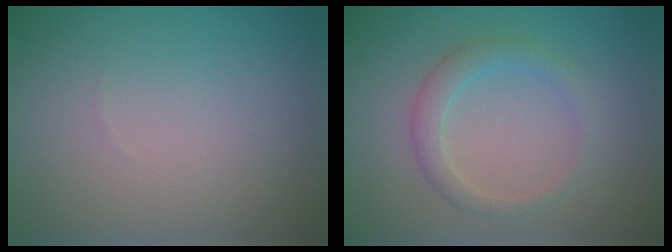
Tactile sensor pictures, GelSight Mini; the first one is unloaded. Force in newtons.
{"total": 2.2, "press": 2.2, "slide": 0.1}